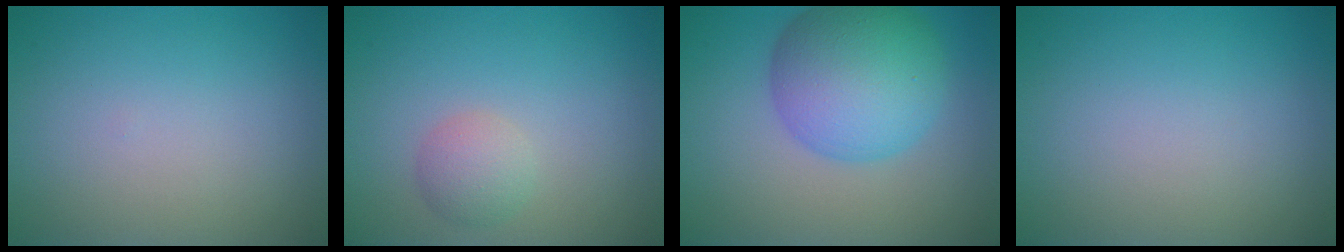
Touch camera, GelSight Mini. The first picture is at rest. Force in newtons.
{"total": 2.1, "press": 2.1, "slide": 0.1}
{"total": 8.7, "press": 8.7, "slide": 0.2}
{"total": 0.0}